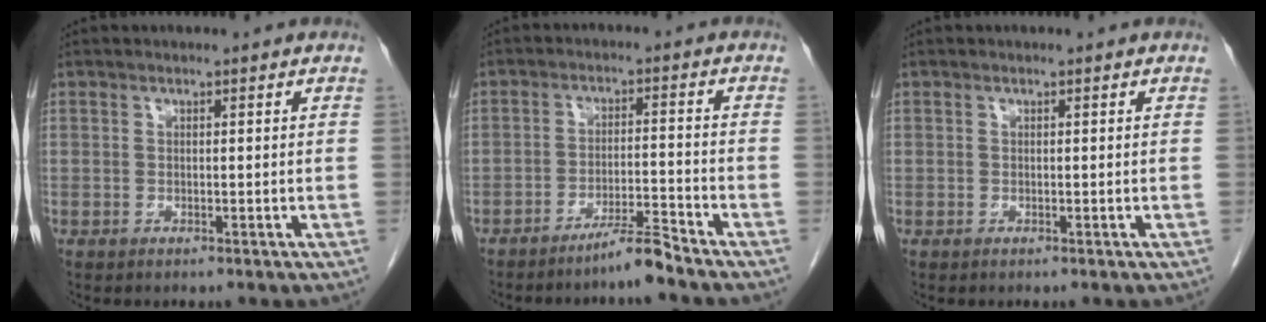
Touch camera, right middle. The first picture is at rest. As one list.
[{"total": 4.7, "force": [-4.0, -0.9, 2.3], "torque": [-0.036, -0.017, -0.077]}, {"total": 0.0}]